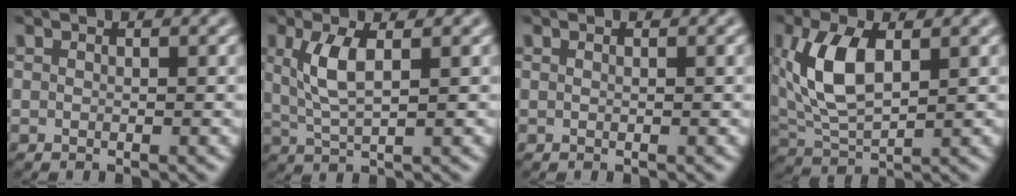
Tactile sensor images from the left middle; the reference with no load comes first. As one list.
[{"total": 3.8, "force": [1.1, 1.2, 3.4], "torque": [-0.076, 0.001, 0.024]}, {"total": 0.0}, {"total": 6.9, "force": [1.6, 3.5, 5.7], "torque": [-0.129, 0.009, 0.033]}]